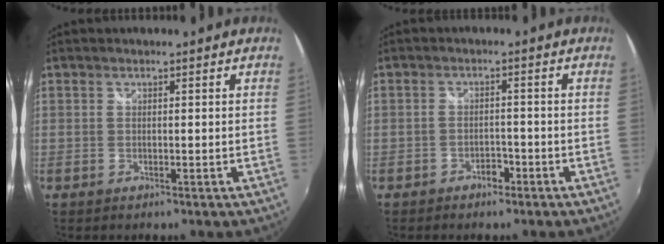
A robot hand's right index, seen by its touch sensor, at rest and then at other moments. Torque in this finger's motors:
{"motor_torque": [-0.79, 0.88, 0.01, 0.03]}